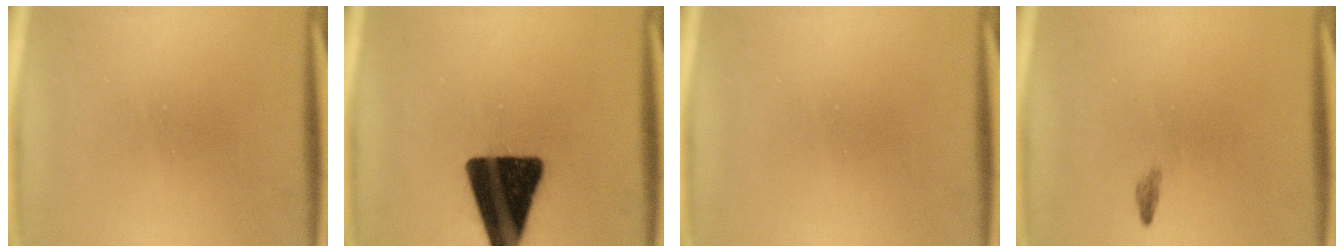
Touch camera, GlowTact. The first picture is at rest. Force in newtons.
{"total": 18.9}
{"total": 0.0}
{"total": 0.5}